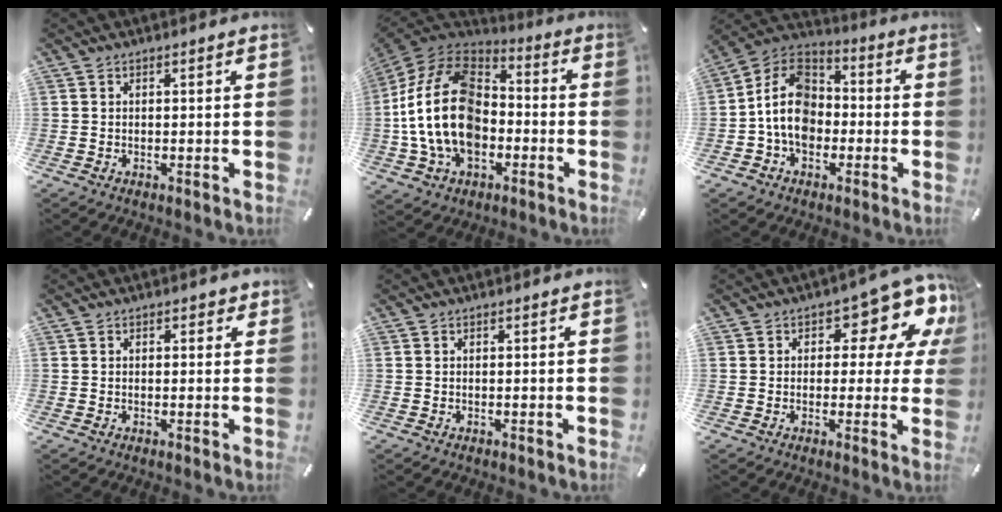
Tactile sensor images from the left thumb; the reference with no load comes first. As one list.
[{"total": 21.0, "force": [-3.9, 14.8, 14.3], "torque": [-0.312, 0.024, -0.071]}, {"total": 12.4, "force": [-3.2, 9.7, 7.0], "torque": [-0.162, 0.026, -0.062]}, {"total": 1.0, "force": [0.2, 0.8, 0.6], "torque": [-0.004, 0.003, 0.000]}, {"total": 0.0}, {"total": 12.3, "force": [5.8, 6.3, 8.8], "torque": [-0.098, -0.051, 0.094]}]